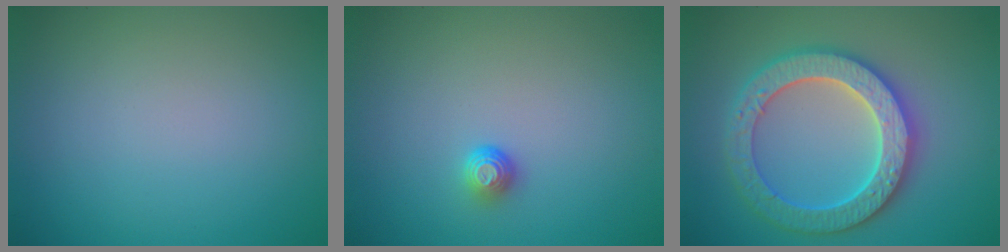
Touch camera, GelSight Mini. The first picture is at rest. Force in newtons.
{"total": 1.2, "press": 0.9, "slide": 0.8}
{"total": 6.5, "press": 6.3, "slide": 1.5}